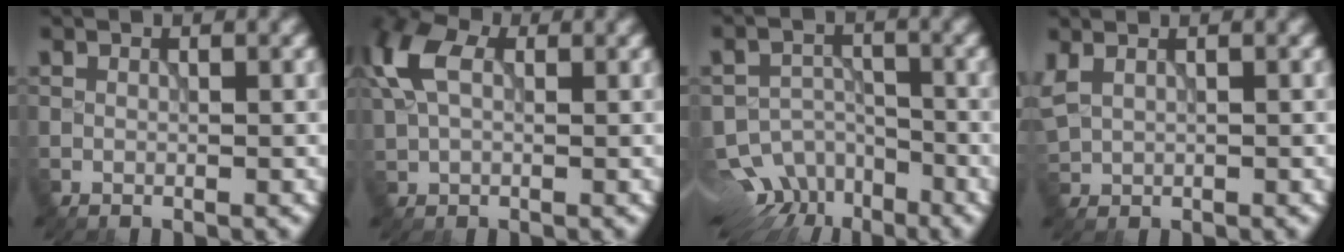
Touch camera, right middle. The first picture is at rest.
{"total": 7.5, "force": [2.1, 4.6, 5.4], "torque": [-0.135, 0.015, 0.033]}
{"total": 11.0, "force": [-7.8, 6.7, 3.9], "torque": [-0.062, -0.024, -0.093]}
{"total": 2.6, "force": [1.2, 1.6, 1.6], "torque": [-0.049, 0.002, 0.034]}